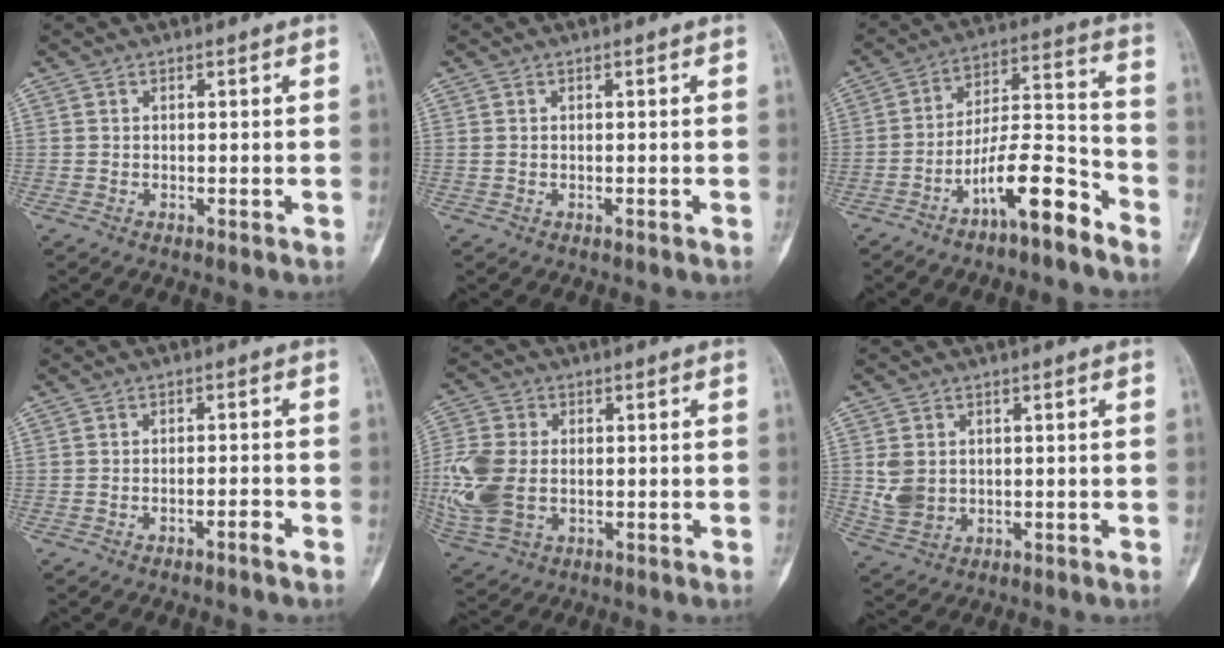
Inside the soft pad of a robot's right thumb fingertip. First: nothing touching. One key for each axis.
{"total": 0.0}
{"total": 12.2, "fx": -7.9, "fy": 3.0, "fz": 8.8, "tx": -0.153, "ty": 0.085, "tz": -0.138}
{"total": 1.8, "fx": -1.3, "fy": 0.1, "fz": 1.3, "tx": -0.025, "ty": 0.017, "tz": -0.021}
{"total": 13.0, "fx": -1.0, "fy": 8.9, "fz": 9.5, "tx": -0.238, "ty": -0.002, "tz": -0.011}
{"total": 5.6, "fx": 0.6, "fy": 4.5, "fz": 3.3, "tx": -0.057, "ty": -0.005, "tz": 0.026}